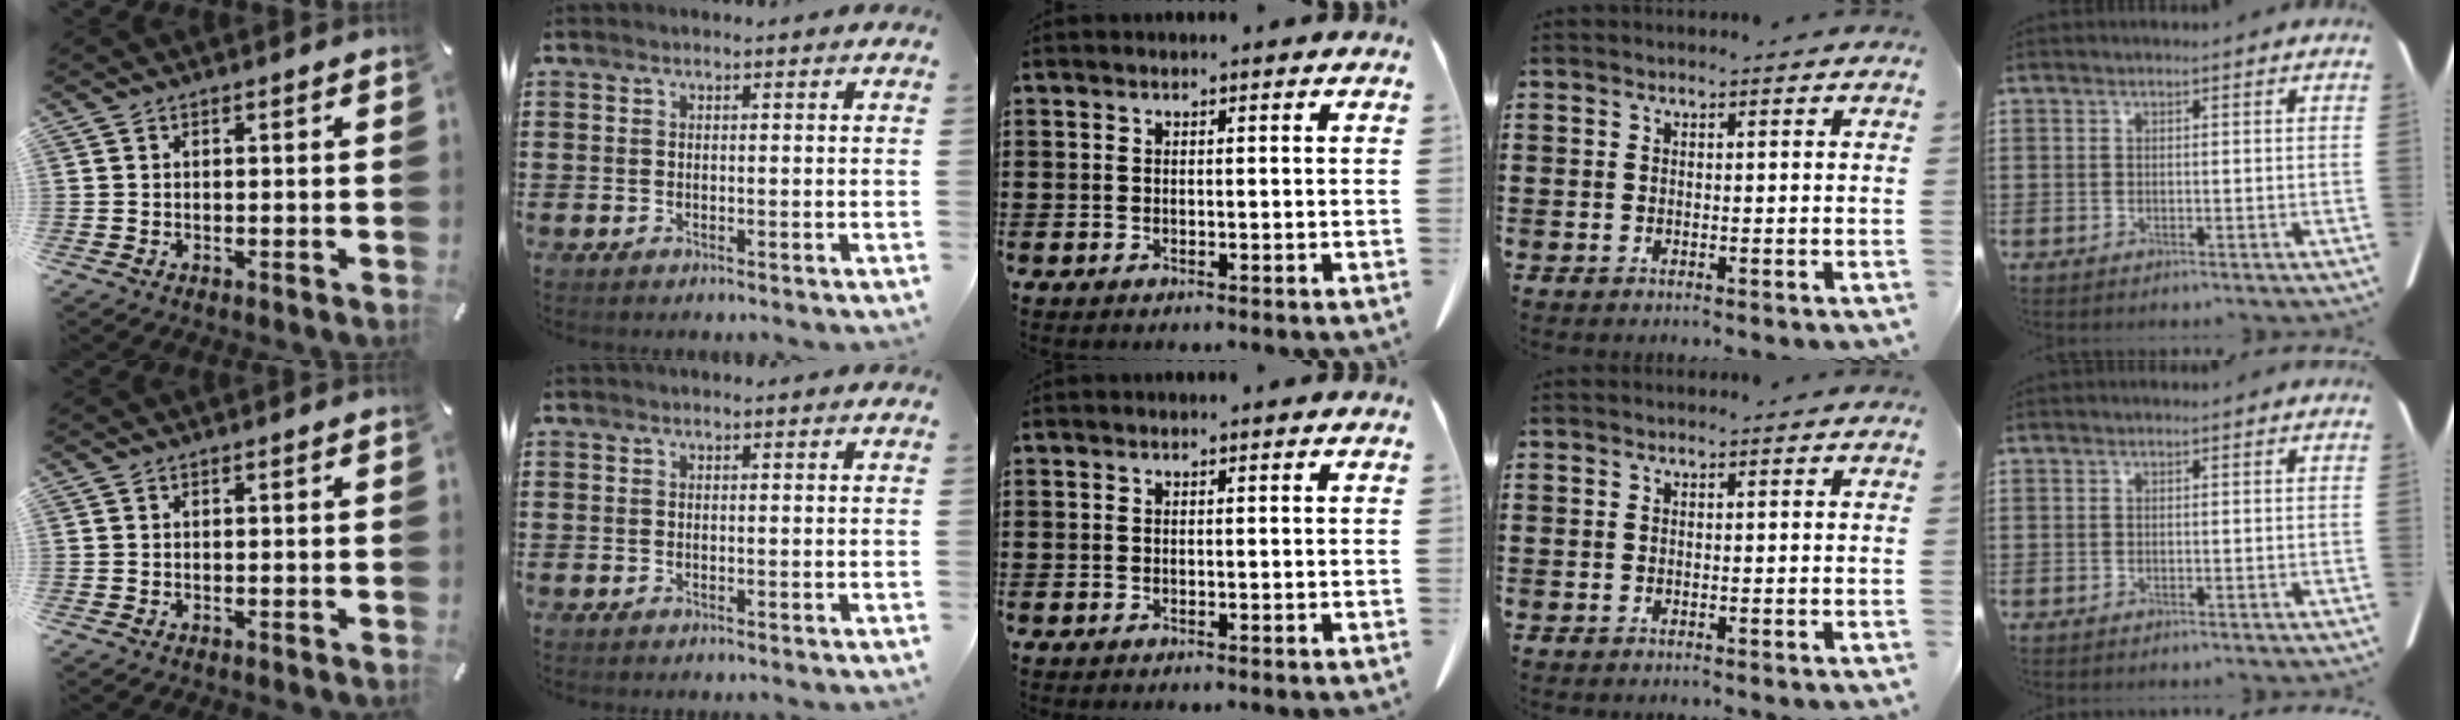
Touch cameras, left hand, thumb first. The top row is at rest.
{}